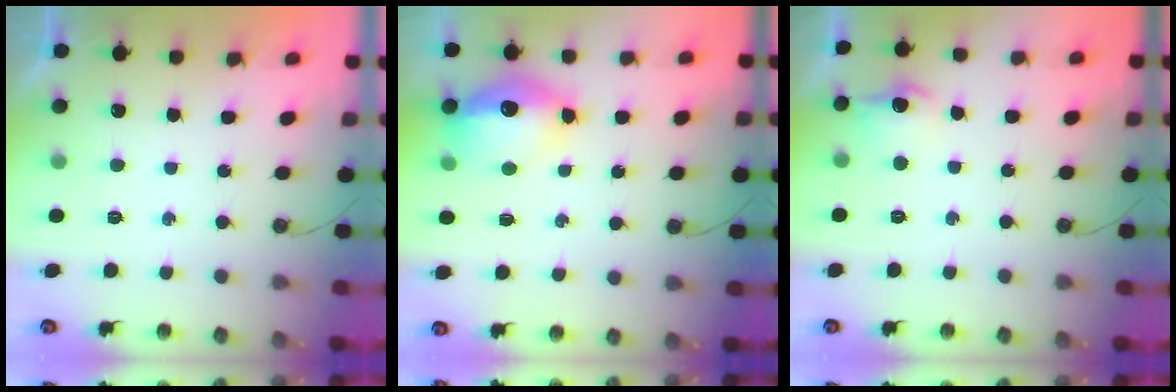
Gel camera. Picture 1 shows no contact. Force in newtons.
{"total": 14.2, "press": 14.1, "slide": 1.6}
{"total": 8.0, "press": 8.0, "slide": 0.7}